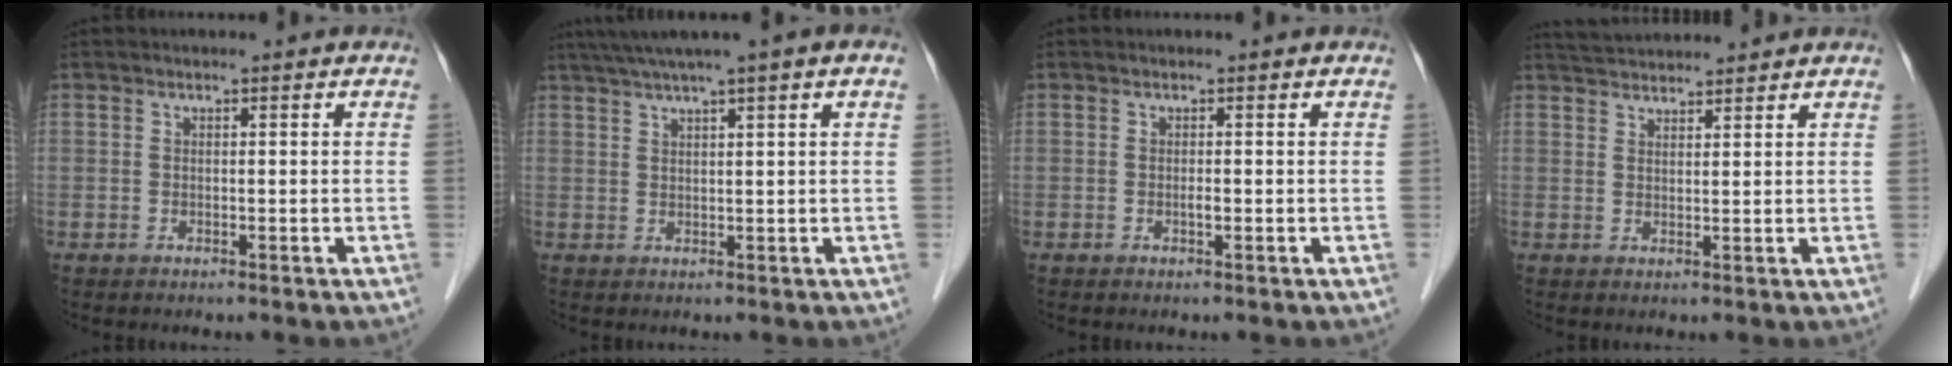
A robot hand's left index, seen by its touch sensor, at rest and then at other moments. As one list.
[{"total": 7.3, "force": [5.0, -0.7, 5.3], "torque": [-0.085, 0.038, 0.078]}, {"total": 0.5, "force": [-0.1, 0.1, 0.5], "torque": [-0.007, 0.001, -0.004]}, {"total": 5.9, "force": [5.7, 0.4, 1.3], "torque": [-0.028, 0.038, 0.094]}]